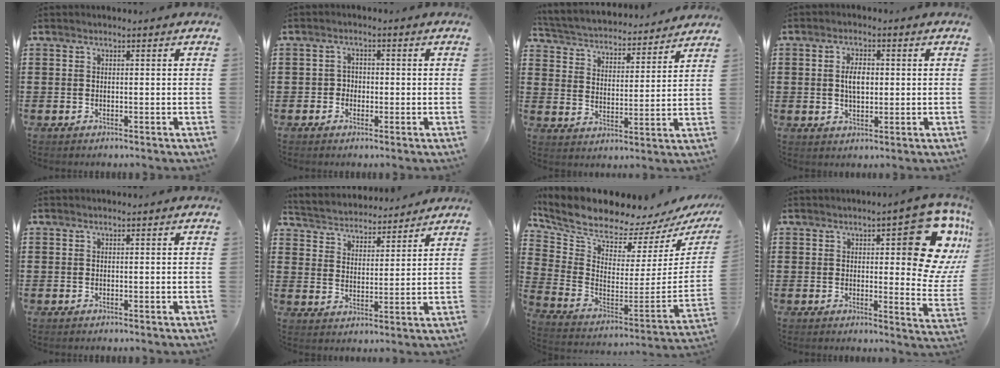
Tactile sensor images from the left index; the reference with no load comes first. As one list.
[{"total": 1.7, "force": [-0.7, 1.5, 0.4], "torque": [-0.012, 0.002, -0.017]}, {"total": 3.5, "force": [3.4, 0.3, 0.1], "torque": [-0.026, -0.032, 0.052]}, {"total": 3.8, "force": [0.3, 2.0, 3.2], "torque": [-0.057, 0.004, 0.002]}, {"total": 0.0}, {"total": 3.9, "force": [3.8, 0.5, -0.5], "torque": [-0.015, -0.028, 0.063]}, {"total": 6.4, "force": [6.1, 1.0, 1.8], "torque": [-0.076, -0.075, 0.103]}, {"total": 14.6, "force": [5.4, 4.7, 12.8], "torque": [-0.154, -0.033, 0.085]}]